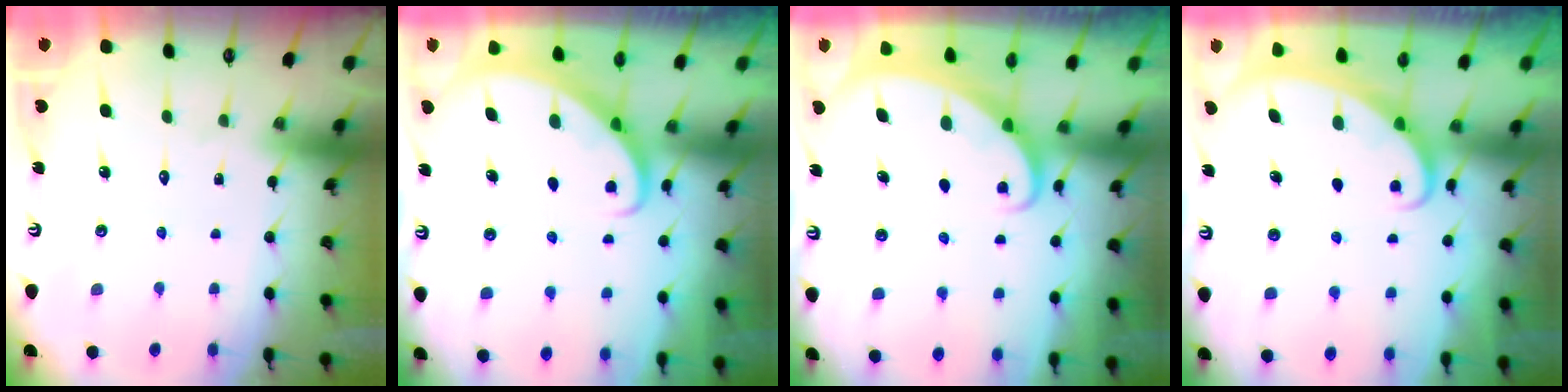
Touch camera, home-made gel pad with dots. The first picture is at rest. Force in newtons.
{"total": 2.7, "press": 2.7, "slide": 0.2}
{"total": 1.8, "press": 1.8, "slide": 0.1}
{"total": 2.2, "press": 2.2, "slide": 0.3}